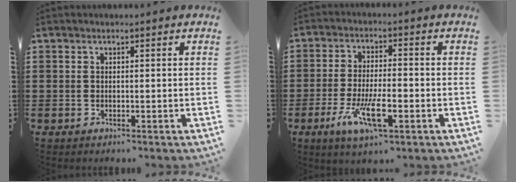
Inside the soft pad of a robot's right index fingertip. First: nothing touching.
{"total": 8.9, "force": [-3.5, 3.2, 7.6], "torque": [-0.157, -0.010, -0.061]}